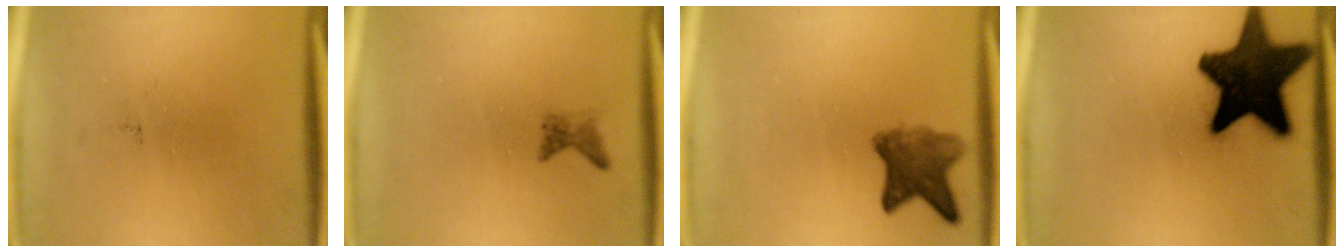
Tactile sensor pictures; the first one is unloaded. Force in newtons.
{"total": 1.2}
{"total": 5.8}
{"total": 18.7}